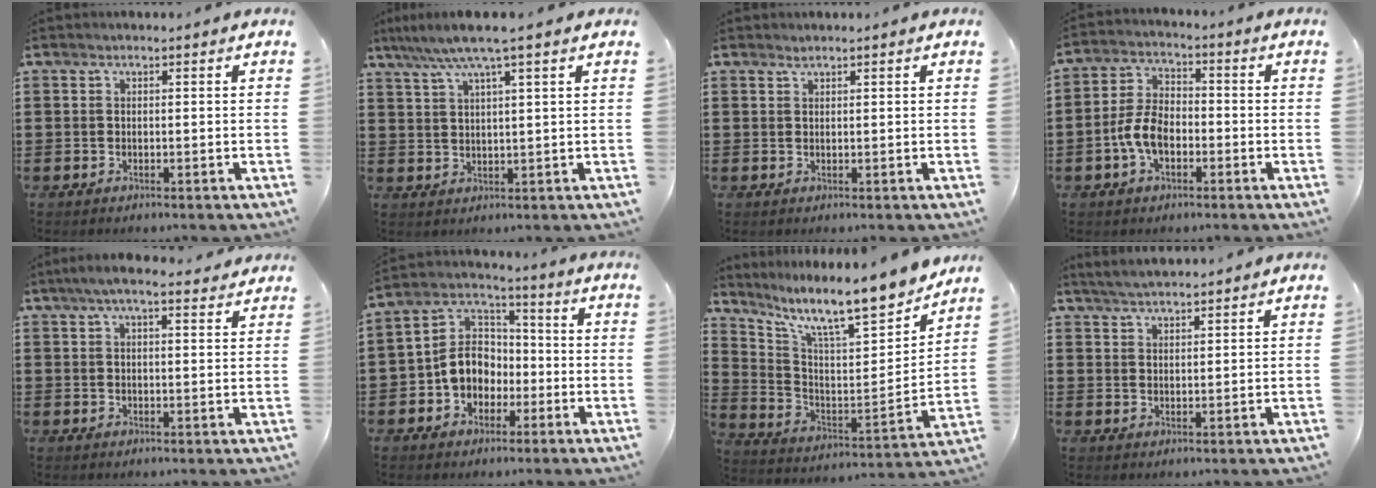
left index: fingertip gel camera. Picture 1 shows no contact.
{"total": 5.4, "force": [3.7, -0.1, 3.9], "torque": [-0.085, -0.008, 0.063]}
{"total": 0.8, "force": [0.7, 0.1, 0.3], "torque": [-0.007, -0.001, 0.014]}
{"total": 6.6, "force": [-2.1, 3.7, 5.0], "torque": [-0.119, 0.003, -0.047]}
{"total": 4.8, "force": [3.7, 0.7, 3.0], "torque": [-0.067, 0.001, 0.066]}
{"total": 8.0, "force": [-1.9, 6.7, 4.0], "torque": [-0.114, 0.012, -0.044]}
{"total": 11.3, "force": [9.3, 1.4, 6.2], "torque": [-0.134, -0.073, 0.150]}
{"total": 2.9, "force": [2.9, -0.2, 0.6], "torque": [-0.019, -0.003, 0.055]}